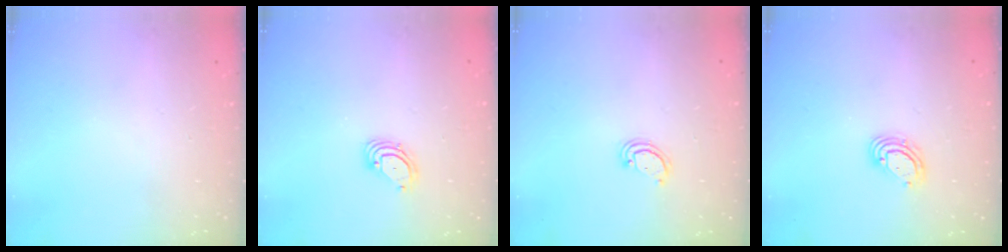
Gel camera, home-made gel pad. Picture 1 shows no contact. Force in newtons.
{"total": 3.6, "press": 3.6, "slide": 0.3}
{"total": 2.3, "press": 2.3, "slide": 0.3}
{"total": 4.9, "press": 4.8, "slide": 0.6}